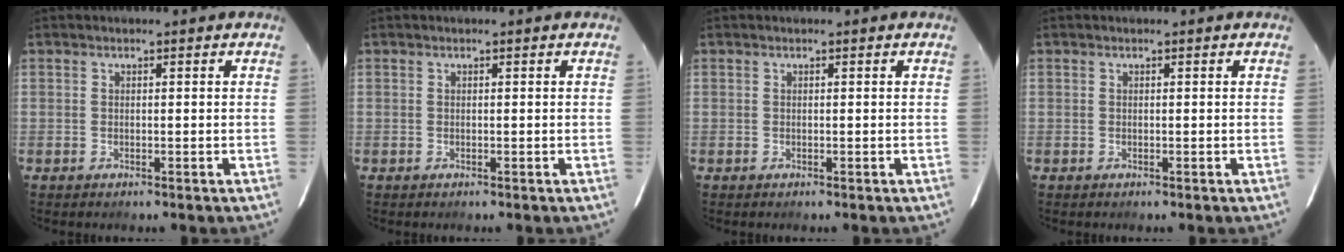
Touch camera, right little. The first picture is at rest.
{"total": 0.0}
{"total": 0.0}
{"total": 0.0}